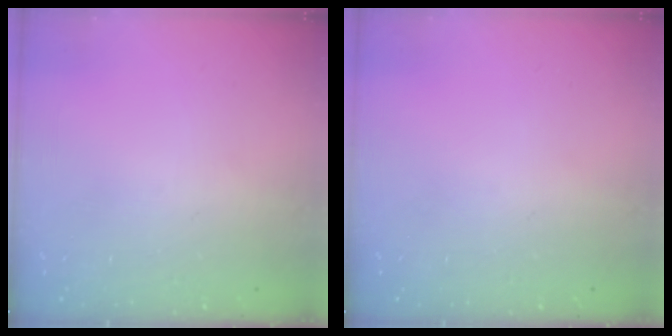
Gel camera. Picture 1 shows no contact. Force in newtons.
{"total": 0.0}